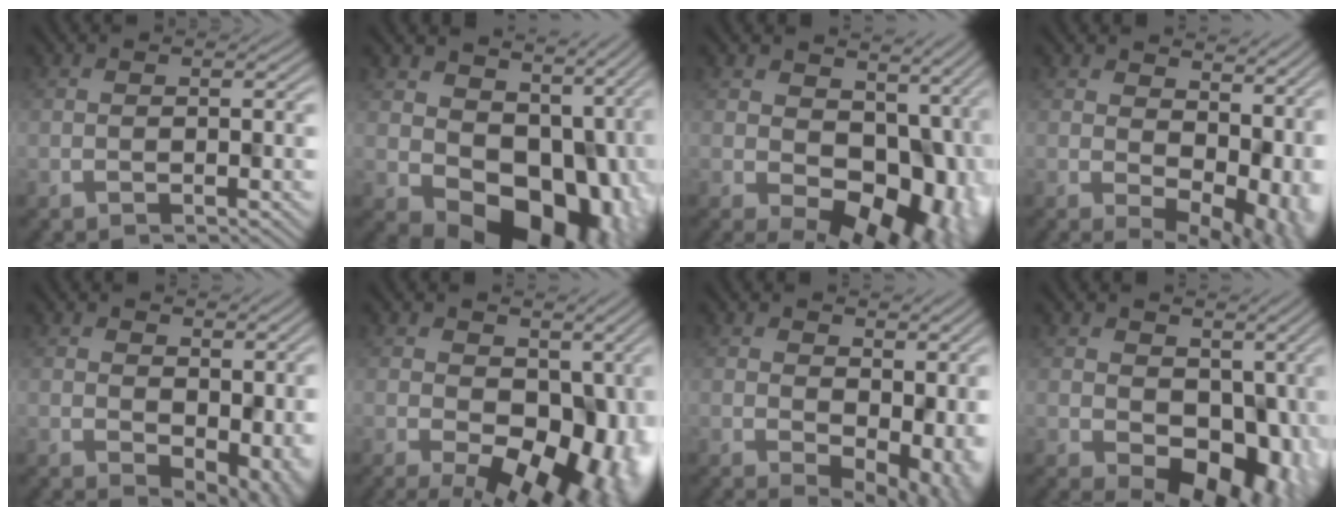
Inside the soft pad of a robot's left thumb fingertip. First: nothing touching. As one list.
[{"total": 14.2, "force": [1.7, 10.6, 9.3], "torque": [-0.132, -0.057, 0.051]}, {"total": 13.3, "force": [-0.2, 9.0, 9.7], "torque": [-0.130, -0.040, 0.017]}, {"total": 12.8, "force": [1.0, 8.4, 9.7], "torque": [-0.110, -0.042, 0.058]}, {"total": 6.0, "force": [-0.5, 4.0, 4.5], "torque": [-0.057, -0.030, 0.009]}, {"total": 14.3, "force": [-2.2, 8.6, 11.3], "torque": [-0.147, -0.028, -0.013]}, {"total": 9.7, "force": [-0.7, 5.9, 7.6], "torque": [-0.090, -0.035, 0.020]}, {"total": 10.9, "force": [-0.5, 7.6, 7.7], "torque": [-0.110, -0.035, 0.005]}]